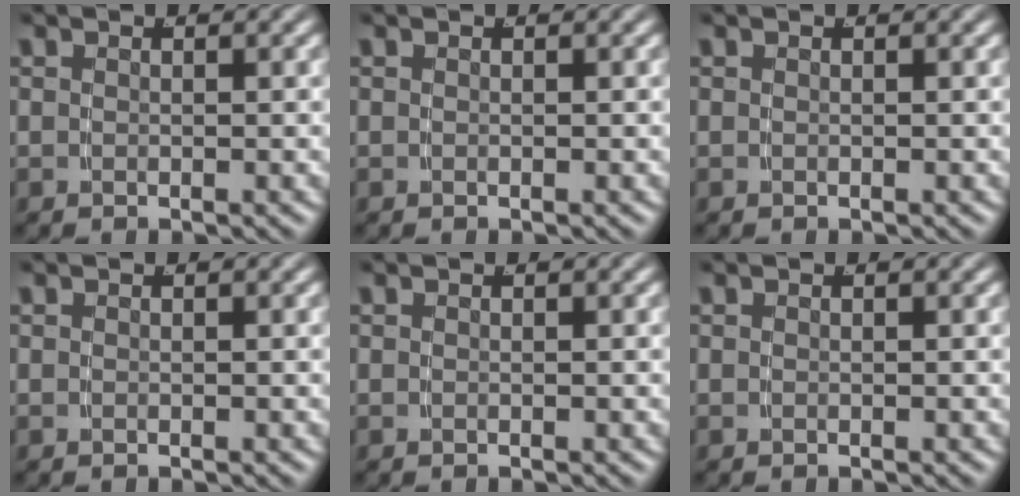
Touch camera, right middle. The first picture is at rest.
{"total": 0.0}
{"total": 0.0}
{"total": 0.0}
{"total": 0.0}
{"total": 0.0}